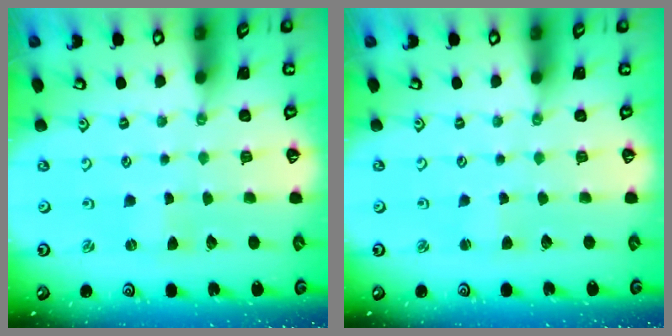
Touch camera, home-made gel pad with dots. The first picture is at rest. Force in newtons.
{"total": 1.8, "press": 1.8, "slide": 0.2}